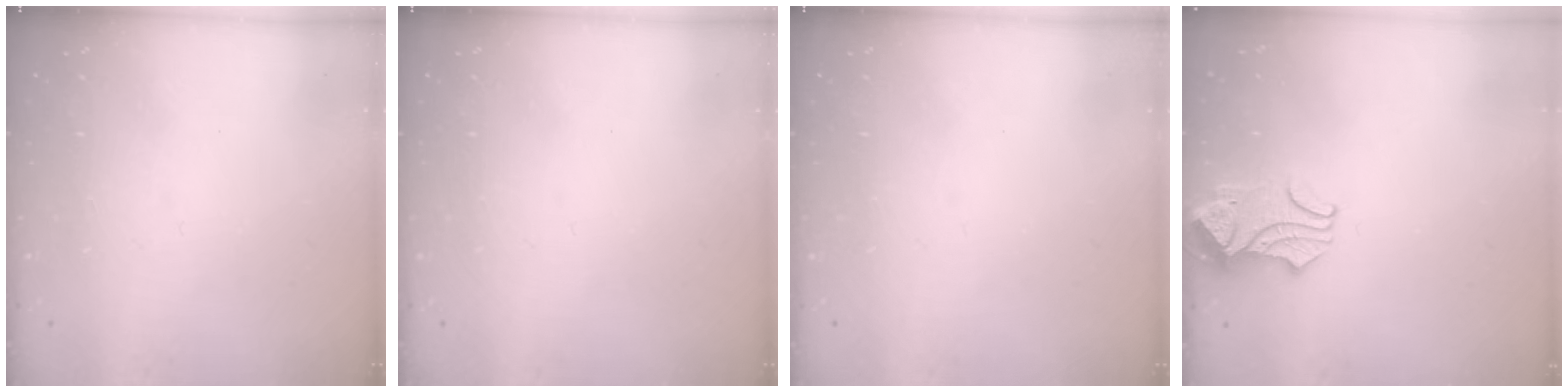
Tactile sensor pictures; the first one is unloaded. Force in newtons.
{"total": 0.0}
{"total": 0.0}
{"total": 2.9, "press": 2.9, "slide": 0.6}